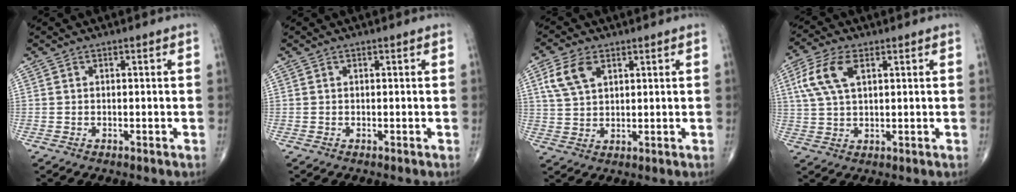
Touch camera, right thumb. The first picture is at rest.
{"total": 0.0}
{"total": 7.0, "force": [3.0, 4.2, 4.8], "torque": [-0.094, -0.002, 0.062]}
{"total": 8.6, "force": [3.0, 4.3, 6.8], "torque": [-0.156, 0.007, 0.060]}